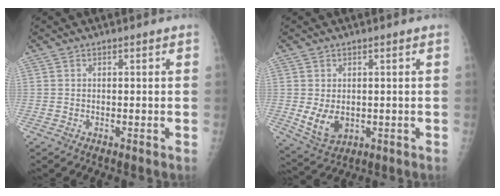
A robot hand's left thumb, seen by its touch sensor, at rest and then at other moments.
{"total": 6.1, "force": [-0.3, 4.4, 4.3], "torque": [-0.066, -0.015, 0.011]}